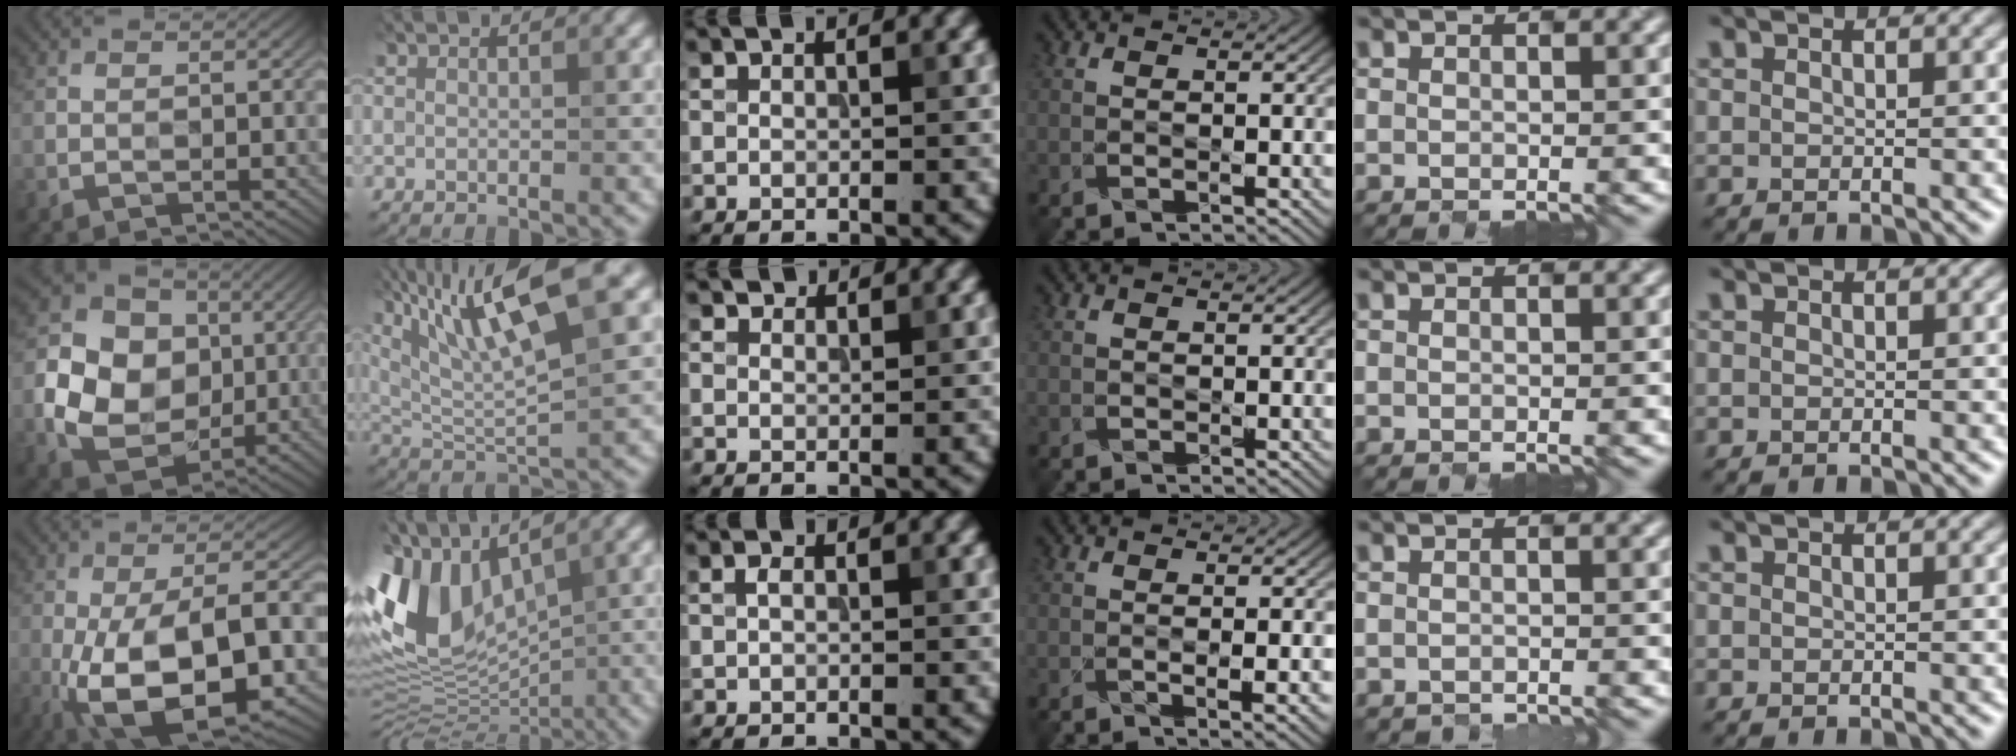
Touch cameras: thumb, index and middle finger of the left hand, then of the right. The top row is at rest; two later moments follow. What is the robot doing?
{"motion": "close", "object": "folder"}